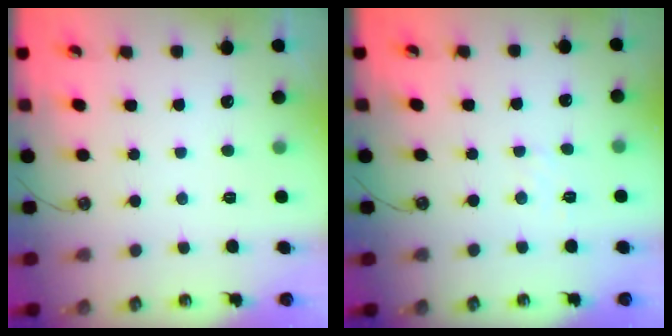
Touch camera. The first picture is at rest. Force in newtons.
{"total": 3.8, "press": 3.8, "slide": 0.6}